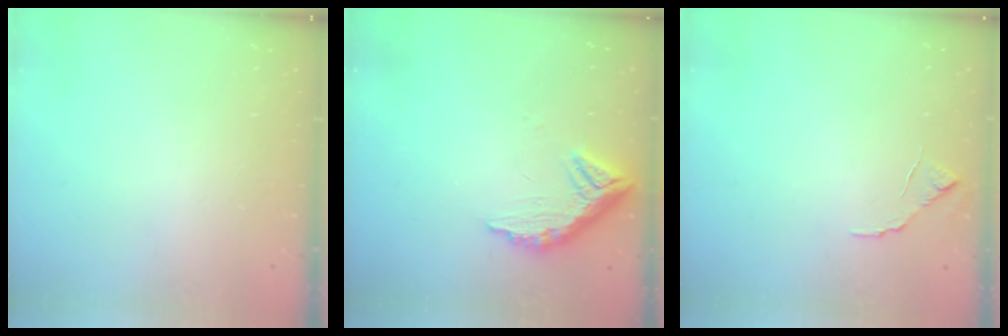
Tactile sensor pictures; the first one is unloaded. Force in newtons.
{"total": 10.8, "press": 10.7, "slide": 0.8}
{"total": 5.9, "press": 5.8, "slide": 0.6}